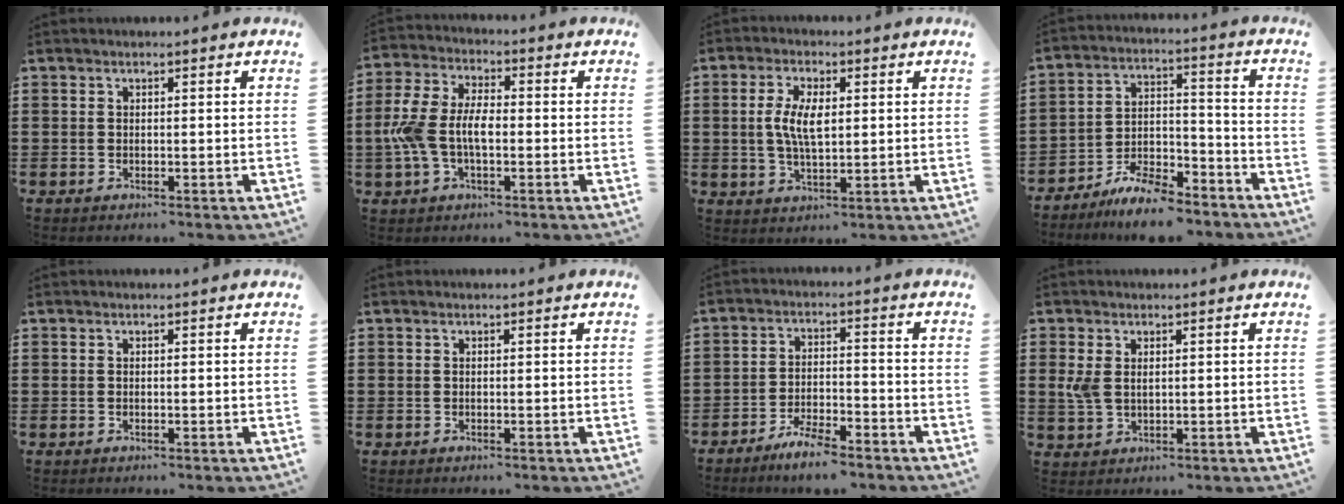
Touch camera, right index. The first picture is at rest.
{"total": 8.4, "force": [-1.3, 4.6, 6.9], "torque": [-0.178, -0.004, -0.034]}
{"total": 6.1, "force": [0.4, 2.5, 5.6], "torque": [-0.115, 0.007, 0.003]}
{"total": 8.4, "force": [-7.9, 1.5, 2.5], "torque": [-0.041, 0.023, -0.149]}
{"total": 0.0}
{"total": 0.0}
{"total": 5.0, "force": [-4.7, 0.2, 1.7], "torque": [-0.035, 0.002, -0.093]}
{"total": 3.1, "force": [0.8, 1.9, 2.3], "torque": [-0.063, 0.001, 0.010]}